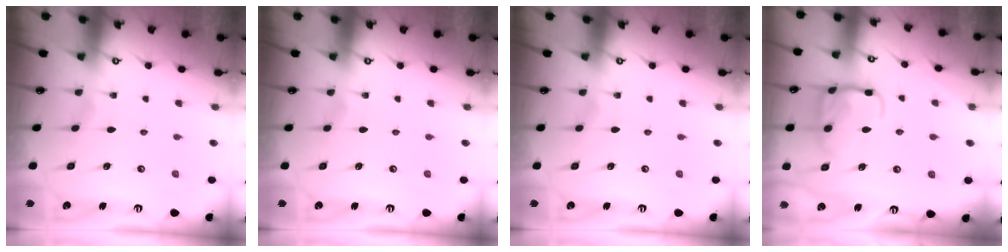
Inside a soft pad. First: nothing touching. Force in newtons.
{"total": 0.0}
{"total": 0.0}
{"total": 14.6, "press": 14.5, "slide": 1.2}